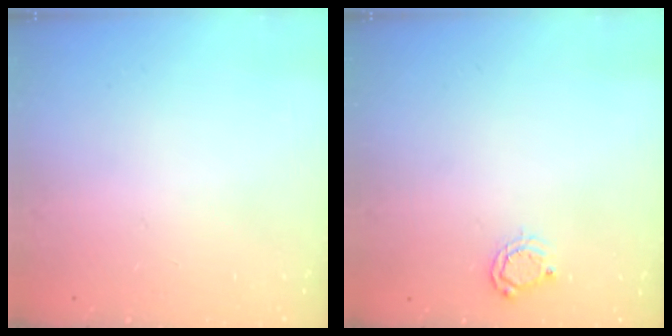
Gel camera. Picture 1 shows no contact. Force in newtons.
{"total": 5.7, "press": 5.7, "slide": 0.3}